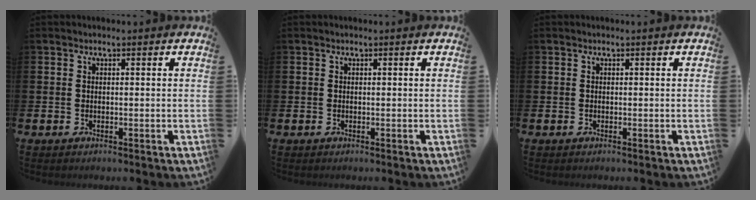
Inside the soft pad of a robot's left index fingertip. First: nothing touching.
{"total": 0.0}
{"total": 0.0}